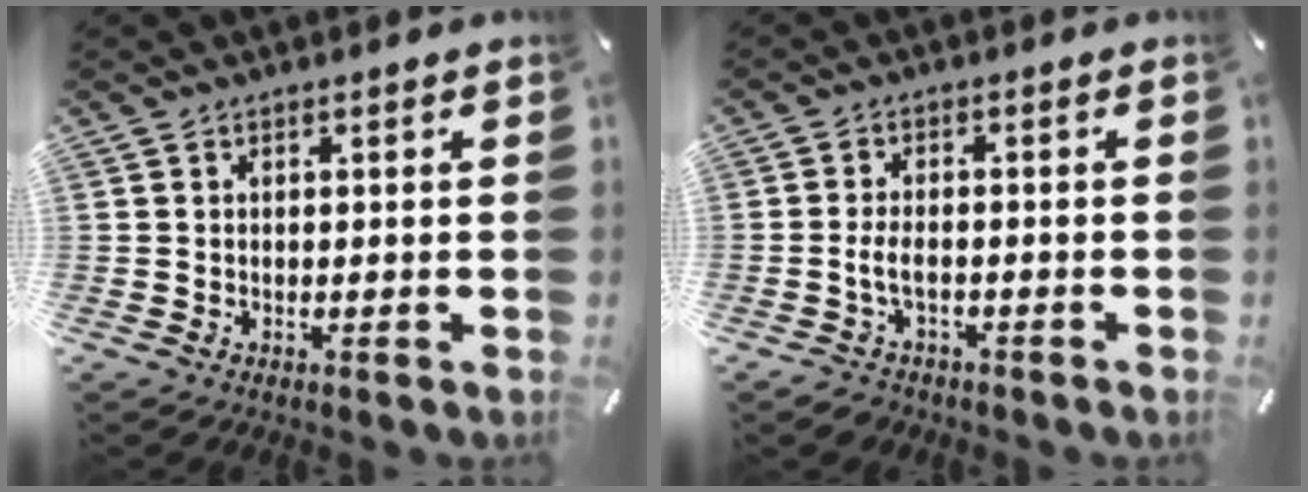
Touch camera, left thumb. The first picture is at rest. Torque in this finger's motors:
{"motor_torque": [-0.03, 0.00, 0.03, 0.03, 0.00]}